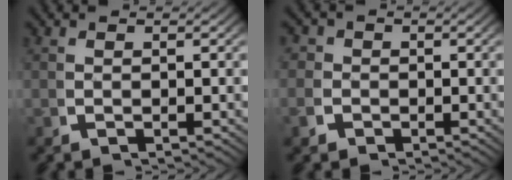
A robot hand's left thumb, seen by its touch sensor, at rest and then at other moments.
{"total": 2.5, "force": [-0.6, 2.4, 0.5], "torque": [-0.011, -0.008, -0.015]}